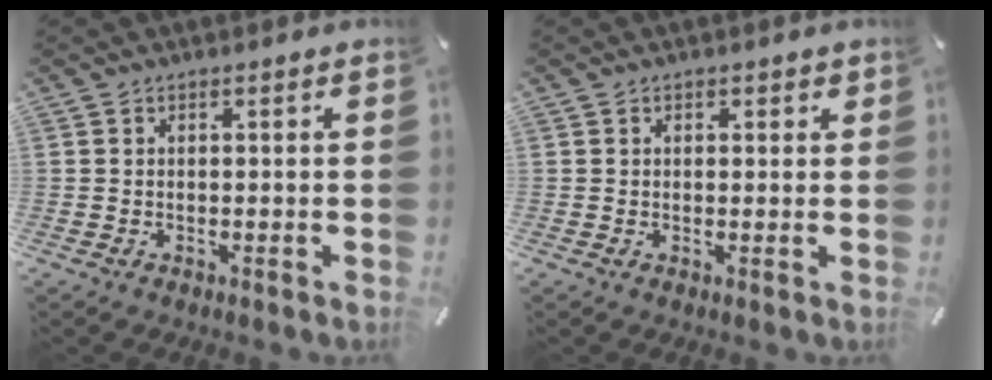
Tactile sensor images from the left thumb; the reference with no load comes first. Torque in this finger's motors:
{"motor_torque": [-0.30, -0.62, 0.01, 0.14, 0.00]}